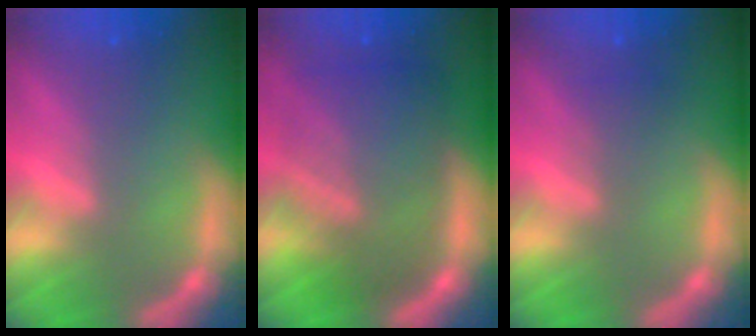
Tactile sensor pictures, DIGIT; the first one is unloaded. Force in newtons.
{"total": 10.0}
{"total": 1.5}